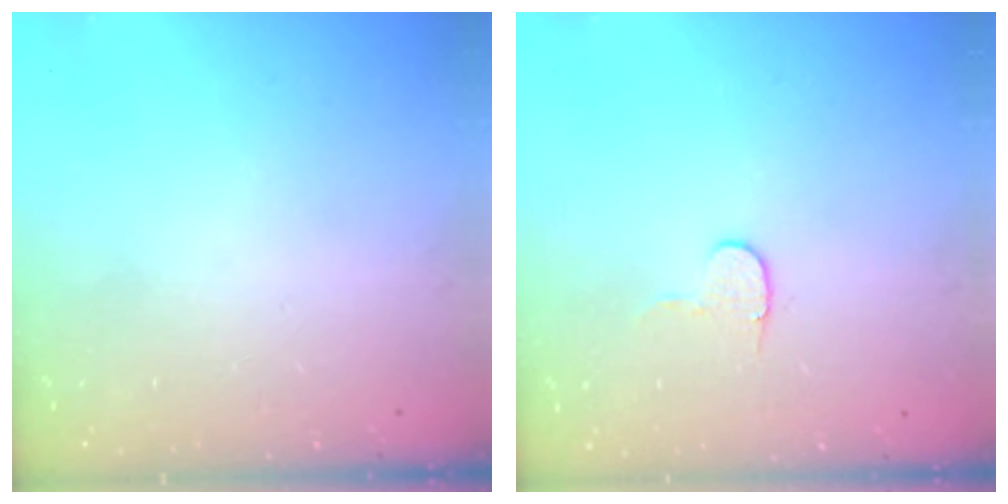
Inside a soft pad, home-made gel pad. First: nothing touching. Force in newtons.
{"total": 6.1, "press": 6.0, "slide": 0.5}